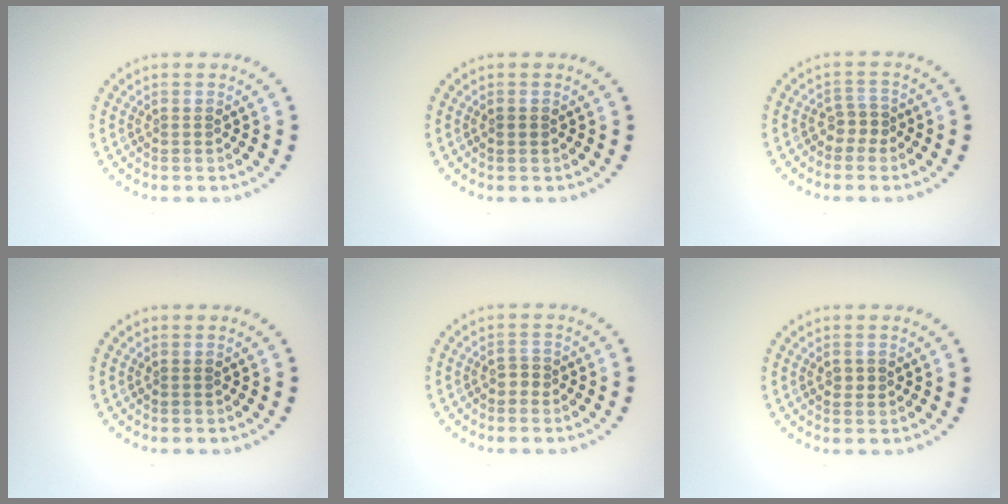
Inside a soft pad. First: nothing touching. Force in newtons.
{"total": 0.8, "press": 0.8, "slide": 0.0}
{"total": 1.6, "press": 1.3, "slide": 1.0}
{"total": 0.0}
{"total": 1.0, "press": 0.9, "slide": 0.4}
{"total": 1.1, "press": 1.1, "slide": 0.1}